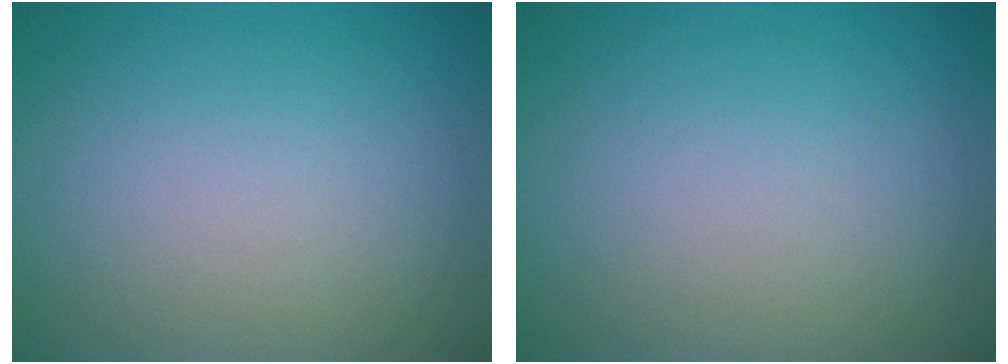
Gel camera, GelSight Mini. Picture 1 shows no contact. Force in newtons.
{"total": 0.0}